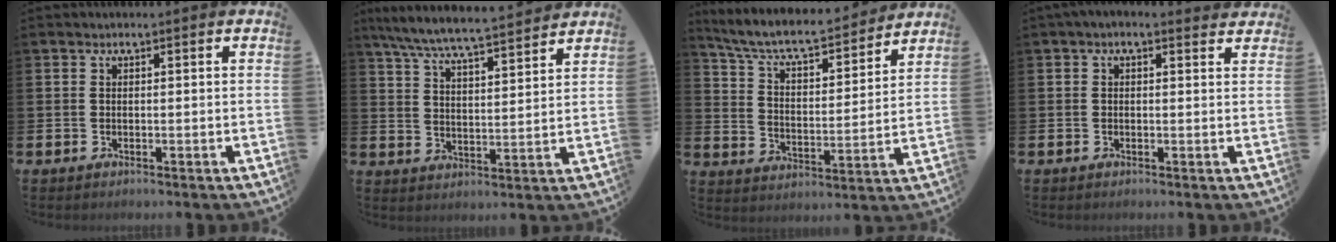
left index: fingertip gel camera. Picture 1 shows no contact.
{"total": 7.3, "force": [7.0, 0.1, 2.2], "torque": [-0.074, -0.048, 0.122]}
{"total": 7.9, "force": [7.2, 1.5, 2.7], "torque": [-0.091, -0.054, 0.122]}
{"total": 1.2, "force": [0.9, 0.5, 0.6], "torque": [-0.011, 0.003, 0.015]}